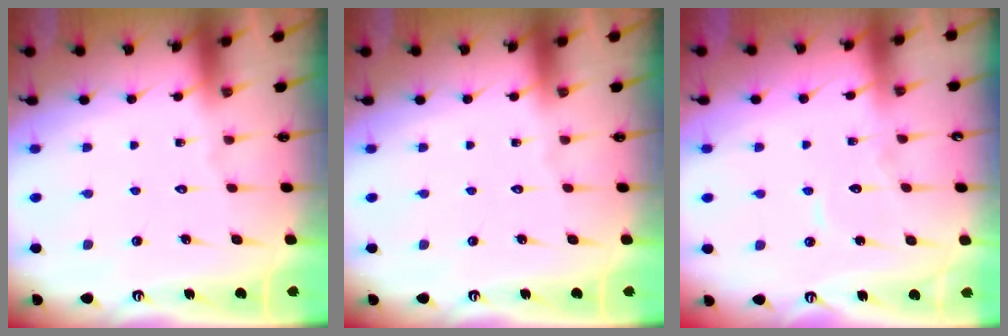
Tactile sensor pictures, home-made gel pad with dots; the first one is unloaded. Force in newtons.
{"total": 0.0}
{"total": 6.1, "press": 6.1, "slide": 0.6}